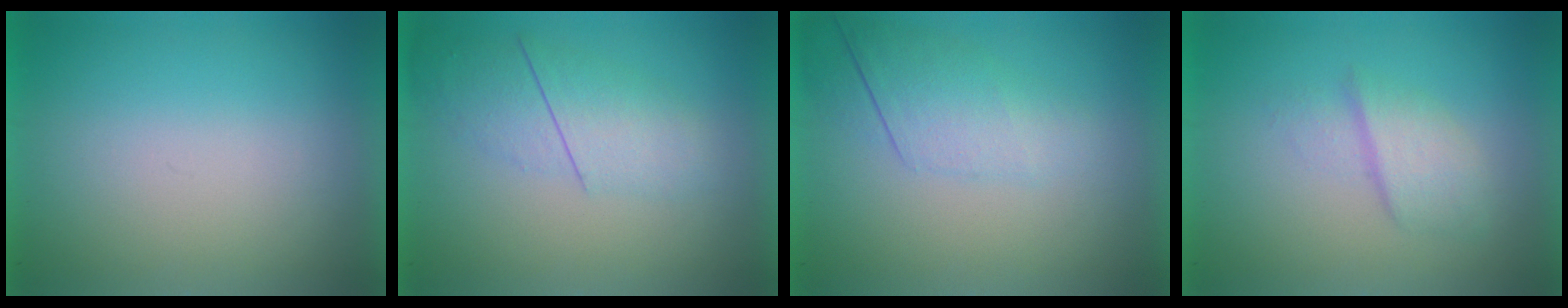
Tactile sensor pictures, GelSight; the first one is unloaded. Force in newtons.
{"total": 2.3}
{"total": 2.3}
{"total": 2.2}